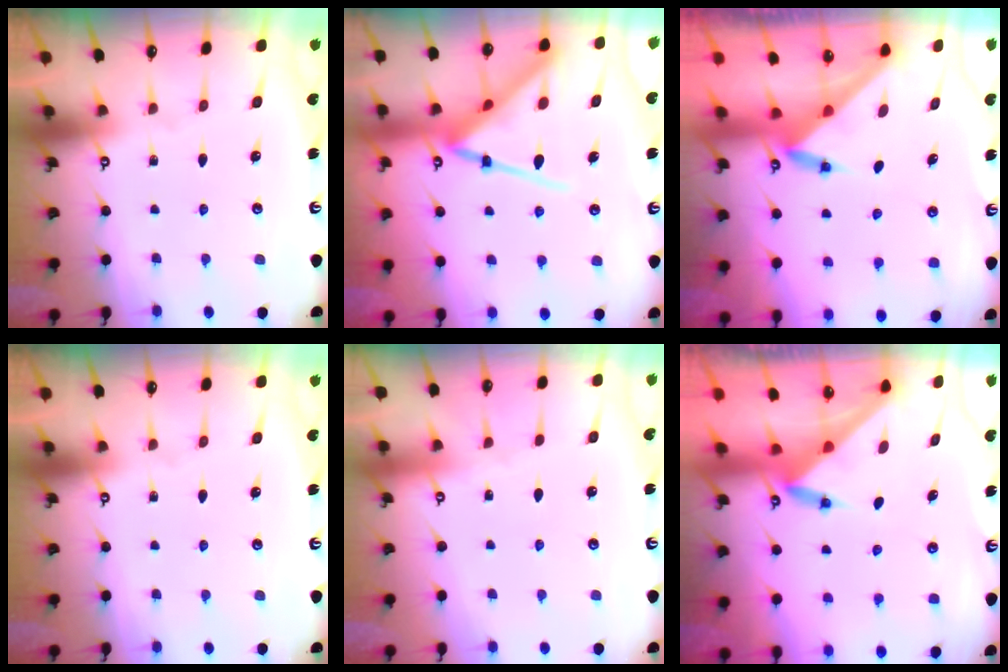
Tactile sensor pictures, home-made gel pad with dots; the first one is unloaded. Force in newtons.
{"total": 14.9, "press": 14.8, "slide": 1.5}
{"total": 3.6, "press": 3.6, "slide": 0.3}
{"total": 0.0}
{"total": 0.8, "press": 0.7, "slide": 0.3}
{"total": 3.4, "press": 3.4, "slide": 0.4}